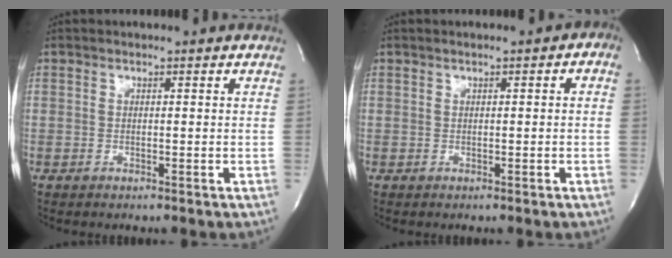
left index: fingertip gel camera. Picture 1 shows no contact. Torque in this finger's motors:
{"motor_torque": [0.93, -0.80, 0.12, 0.01]}